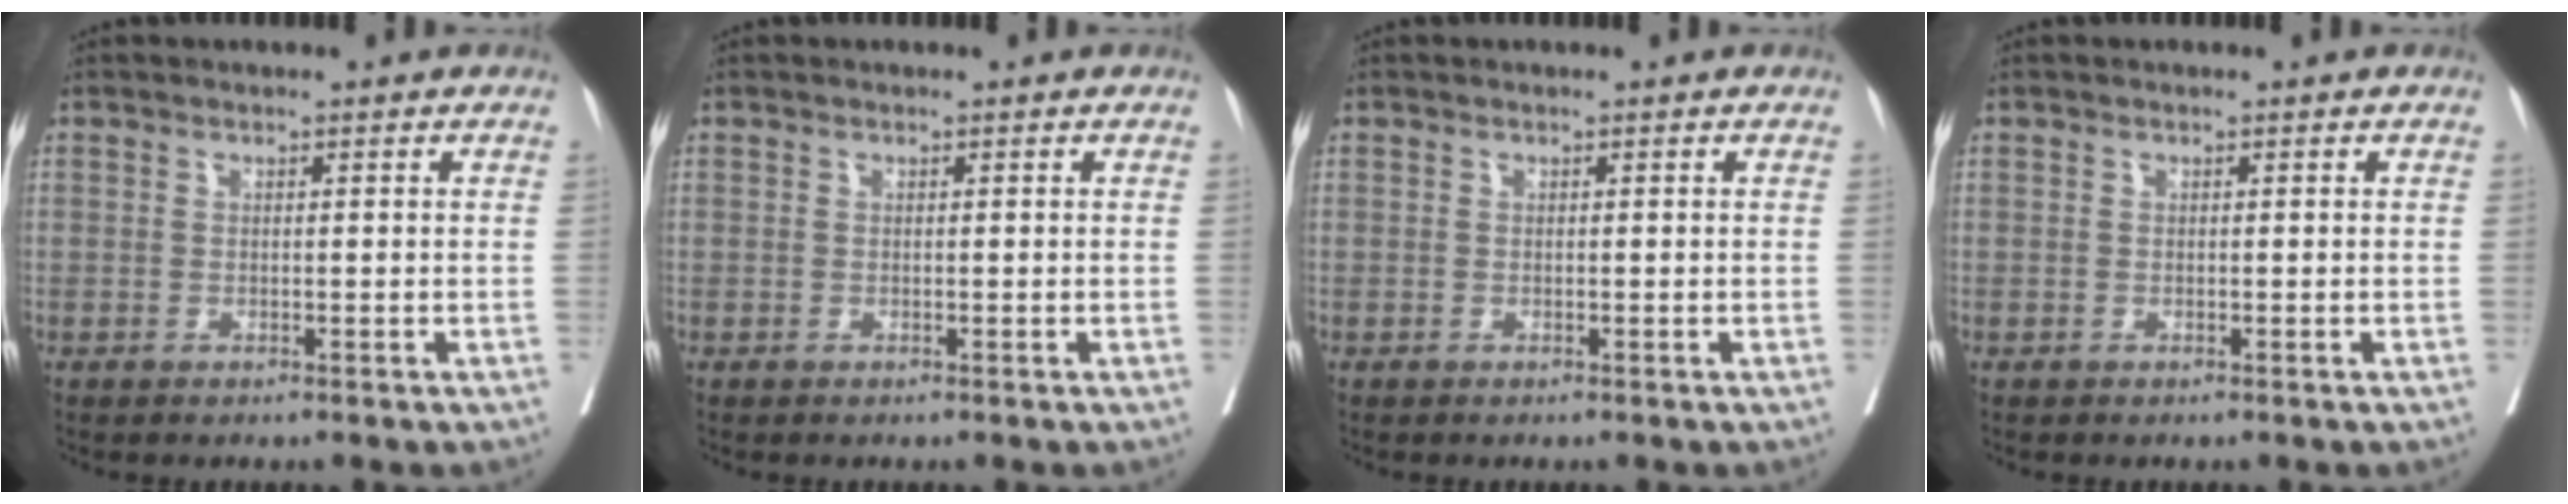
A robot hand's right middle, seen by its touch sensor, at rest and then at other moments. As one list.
[{"total": 0.0}, {"total": 0.0}, {"total": 0.0}]